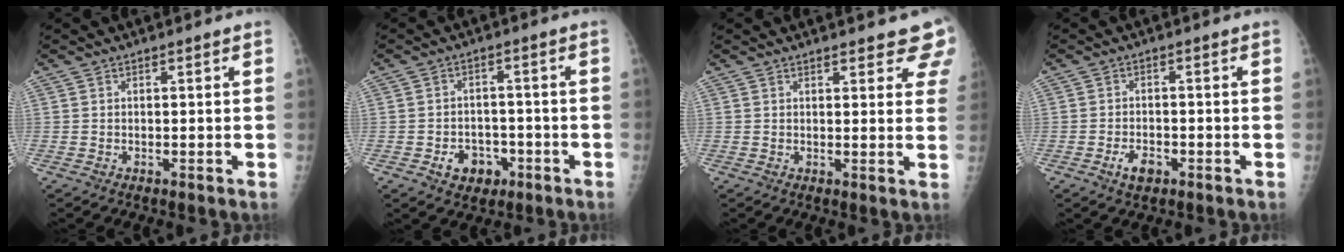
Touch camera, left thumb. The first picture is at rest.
{"total": 6.1, "force": [-2.7, 4.7, 2.7], "torque": [-0.016, 0.022, -0.035]}
{"total": 7.0, "force": [5.9, 2.4, 2.9], "torque": [0.005, -0.022, 0.055]}
{"total": 3.6, "force": [-1.9, 2.1, 2.2], "torque": [-0.034, 0.009, -0.031]}